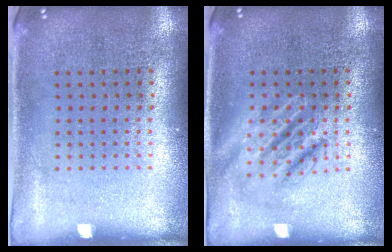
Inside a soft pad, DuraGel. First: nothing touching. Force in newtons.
{"total": 2.8, "press": 2.8, "slide": 0.3}